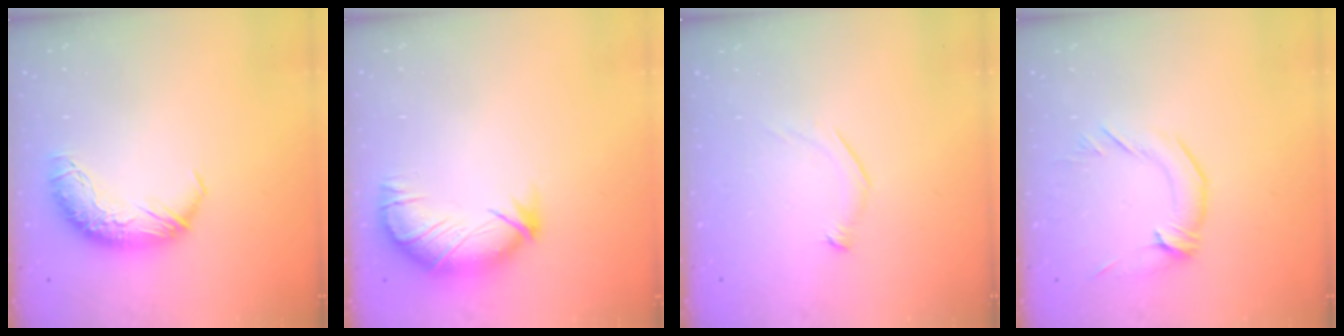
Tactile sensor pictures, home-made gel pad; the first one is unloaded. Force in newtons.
{"total": 3.8, "press": 3.2, "slide": 2.0}
{"total": 6.4, "press": 6.4, "slide": 0.5}
{"total": 0.9, "press": 0.7, "slide": 0.6}